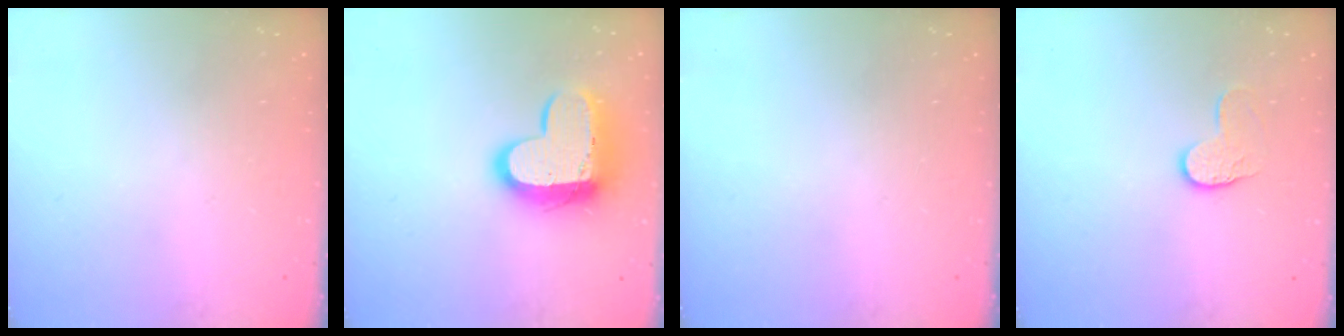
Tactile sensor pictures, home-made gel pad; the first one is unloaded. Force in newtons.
{"total": 14.4, "press": 14.4, "slide": 1.1}
{"total": 0.0}
{"total": 6.4, "press": 6.4, "slide": 0.6}